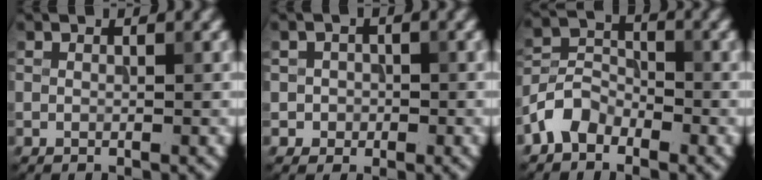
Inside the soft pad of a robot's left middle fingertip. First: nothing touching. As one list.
[{"total": 1.5, "force": [-0.3, 1.5, 0.1], "torque": [0.015, -0.004, -0.003]}, {"total": 3.5, "force": [-2.4, 2.2, 1.4], "torque": [-0.024, 0.011, -0.058]}]